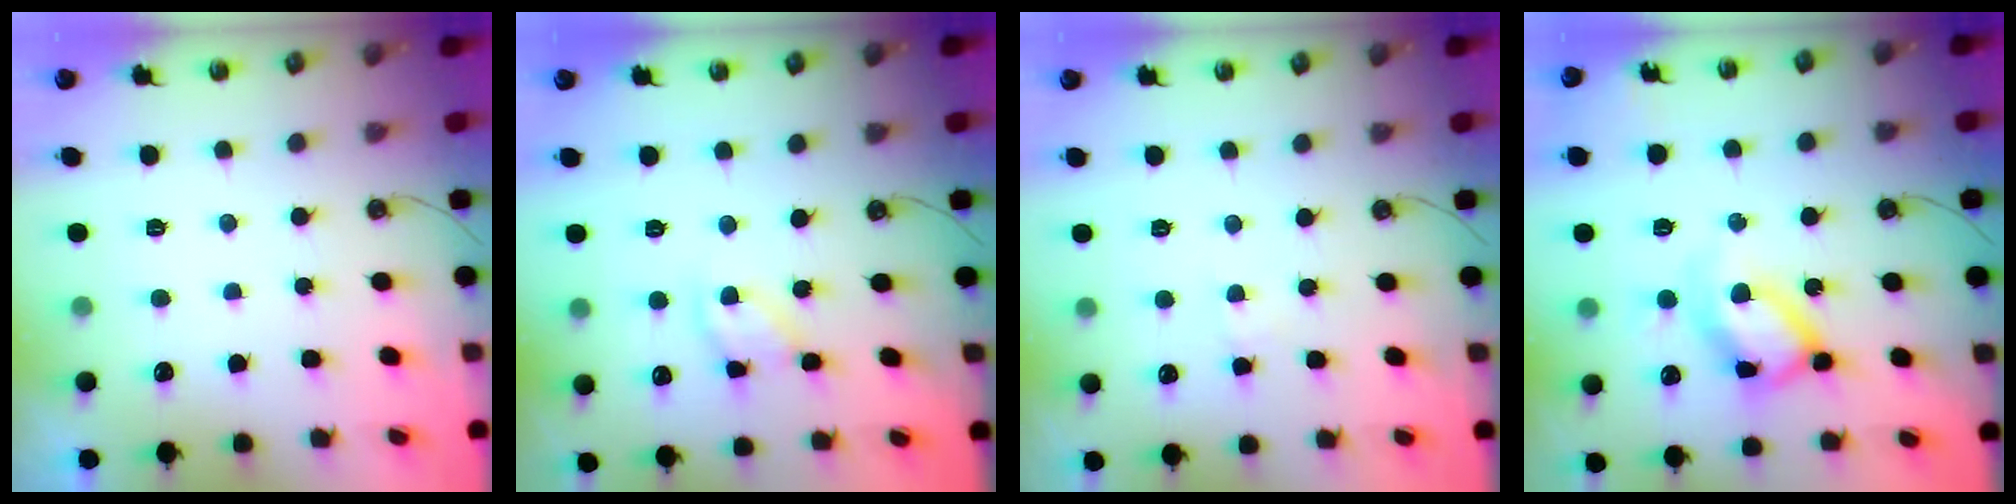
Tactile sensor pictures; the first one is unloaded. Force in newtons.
{"total": 8.5, "press": 8.5, "slide": 0.7}
{"total": 2.1, "press": 2.1, "slide": 0.4}
{"total": 15.7, "press": 15.6, "slide": 1.5}